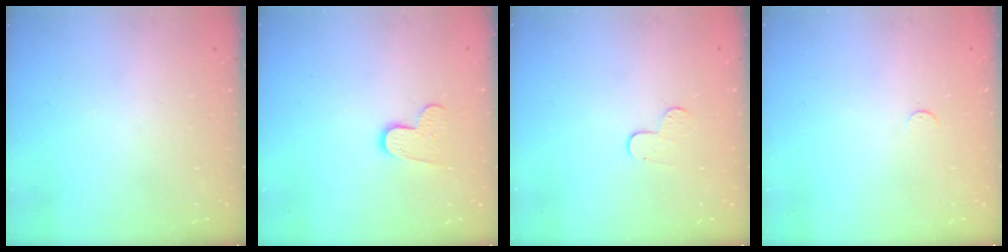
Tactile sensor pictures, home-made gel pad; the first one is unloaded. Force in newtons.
{"total": 8.0, "press": 8.0, "slide": 0.6}
{"total": 5.5, "press": 5.5, "slide": 0.6}
{"total": 2.7, "press": 2.7, "slide": 0.4}